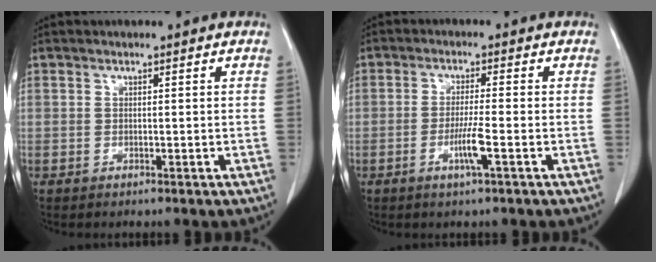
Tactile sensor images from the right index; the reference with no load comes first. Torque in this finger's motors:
{"motor_torque": [0.76, -0.20, 0.25, 0.07]}